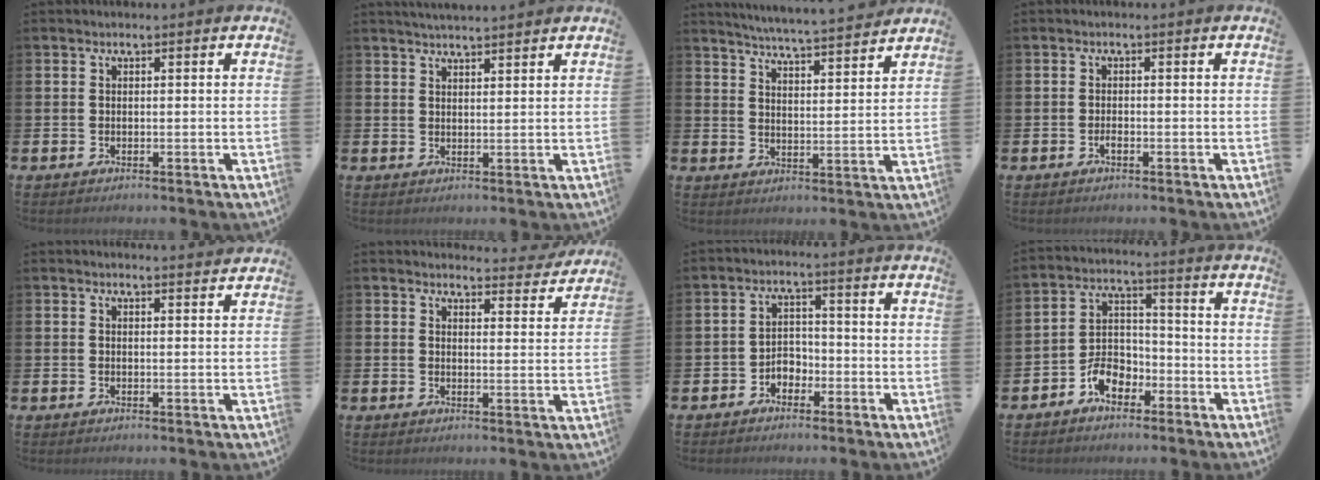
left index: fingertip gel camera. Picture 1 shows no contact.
{"total": 2.8, "force": [2.8, -0.1, 0.3], "torque": [-0.009, -0.012, 0.051]}
{"total": 5.6, "force": [5.5, -0.5, 0.9], "torque": [-0.031, -0.042, 0.094]}
{"total": 1.0, "force": [-0.5, 0.3, 0.7], "torque": [-0.015, -0.001, -0.010]}
{"total": 1.5, "force": [1.5, 0.0, -0.1], "torque": [0.010, -0.012, 0.026]}
{"total": 3.7, "force": [3.6, 0.4, 0.1], "torque": [0.010, -0.031, 0.060]}
{"total": 2.7, "force": [-1.8, 1.9, 0.8], "torque": [-0.022, 0.009, -0.042]}
{"total": 5.7, "force": [-3.6, 3.6, 2.6], "torque": [-0.053, 0.016, -0.071]}